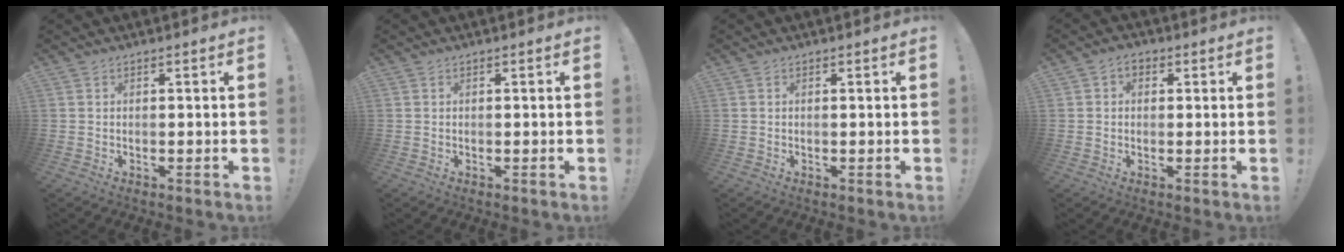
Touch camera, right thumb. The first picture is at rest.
{"total": 0.0}
{"total": 0.0}
{"total": 2.8, "force": [0.5, 2.3, 1.6], "torque": [-0.015, -0.002, 0.007]}